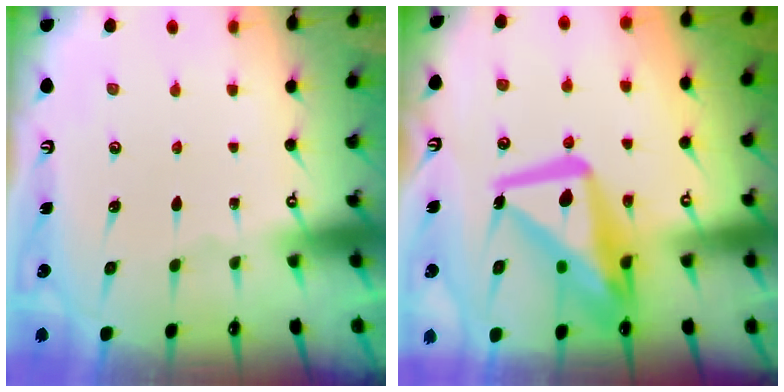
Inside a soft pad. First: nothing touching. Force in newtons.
{"total": 15.4, "press": 15.4, "slide": 1.4}